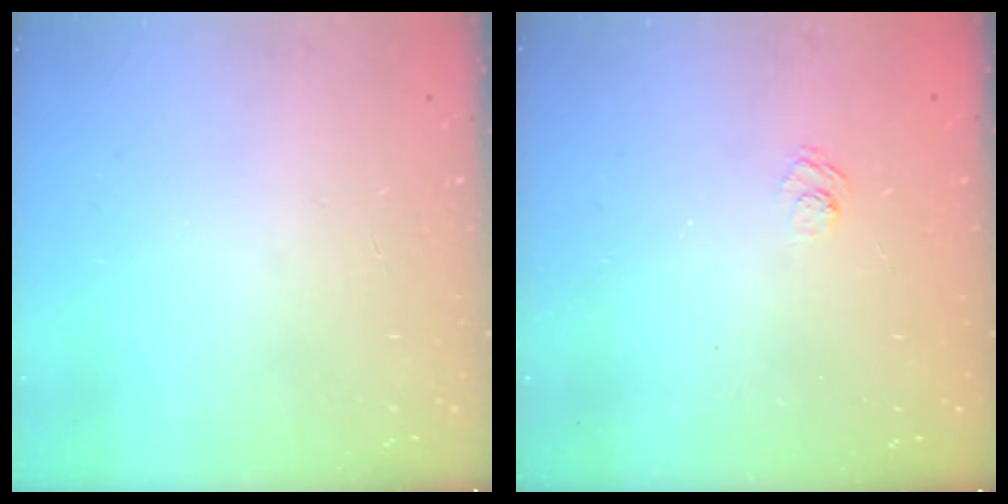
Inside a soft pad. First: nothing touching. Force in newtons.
{"total": 2.4, "press": 2.0, "slide": 1.3}